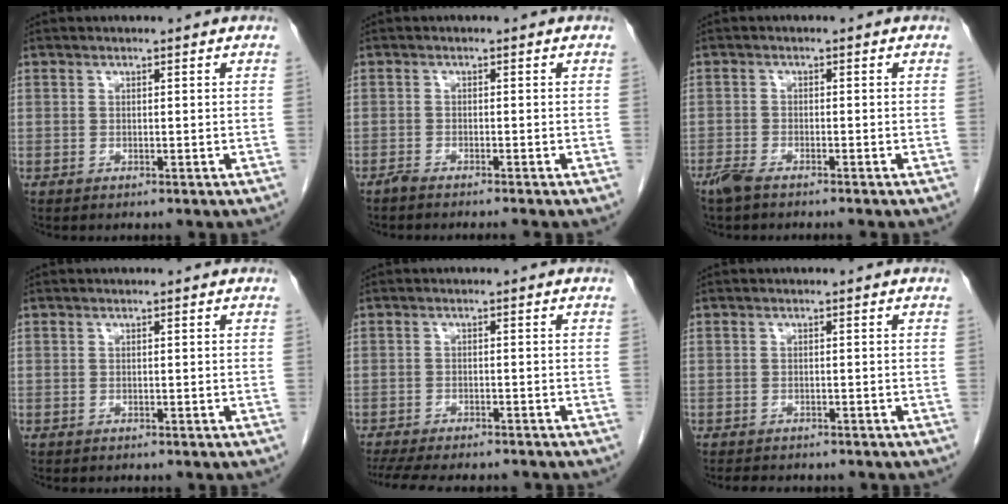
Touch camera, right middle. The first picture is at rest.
{"total": 2.3, "force": [-2.0, -0.5, 0.9], "torque": [-0.014, 0.000, -0.034]}
{"total": 3.1, "force": [-2.6, 0.4, 1.7], "torque": [-0.035, -0.007, -0.047]}
{"total": 0.0}
{"total": 13.1, "force": [-11.5, 3.1, 5.6], "torque": [-0.112, -0.013, -0.156]}
{"total": 4.7, "force": [-4.0, 1.6, 1.8], "torque": [-0.032, -0.007, -0.050]}